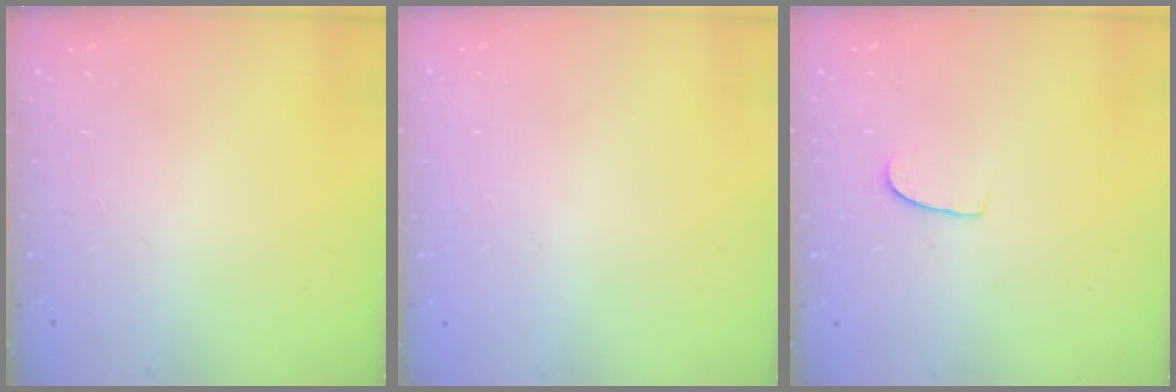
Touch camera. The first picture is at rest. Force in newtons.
{"total": 0.0}
{"total": 4.7, "press": 4.7, "slide": 0.3}